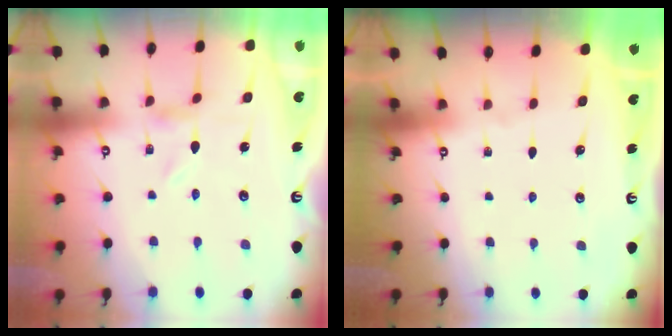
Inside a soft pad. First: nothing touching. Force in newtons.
{"total": 0.0}